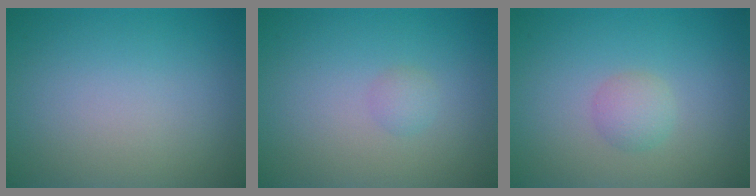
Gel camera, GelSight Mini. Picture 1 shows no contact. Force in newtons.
{"total": 1.0, "press": 1.0, "slide": 0.1}
{"total": 1.6, "press": 1.6, "slide": 0.1}